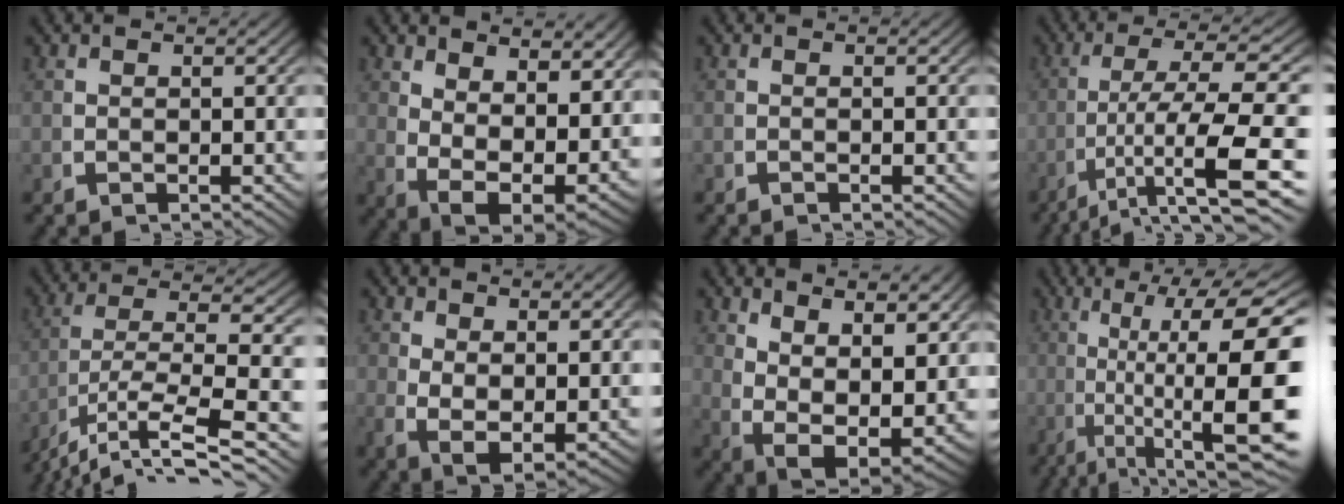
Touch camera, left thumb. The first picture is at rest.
{"total": 10.8, "force": [-1.5, 7.9, 7.2], "torque": [-0.157, -0.069, 0.007]}
{"total": 0.6, "force": [-0.4, -0.2, 0.5], "torque": [-0.003, 0.009, -0.009]}
{"total": 11.0, "force": [-2.0, 3.8, 10.1], "torque": [-0.181, -0.031, -0.007]}
{"total": 8.9, "force": [-3.6, 3.9, 7.1], "torque": [-0.158, -0.041, -0.026]}
{"total": 6.3, "force": [-0.5, 4.3, 4.6], "torque": [-0.109, -0.043, 0.017]}
{"total": 12.0, "force": [-1.2, 8.9, 8.0], "torque": [-0.178, -0.070, 0.010]}
{"total": 15.9, "force": [0.7, 8.1, 13.6], "torque": [-0.230, -0.038, 0.030]}